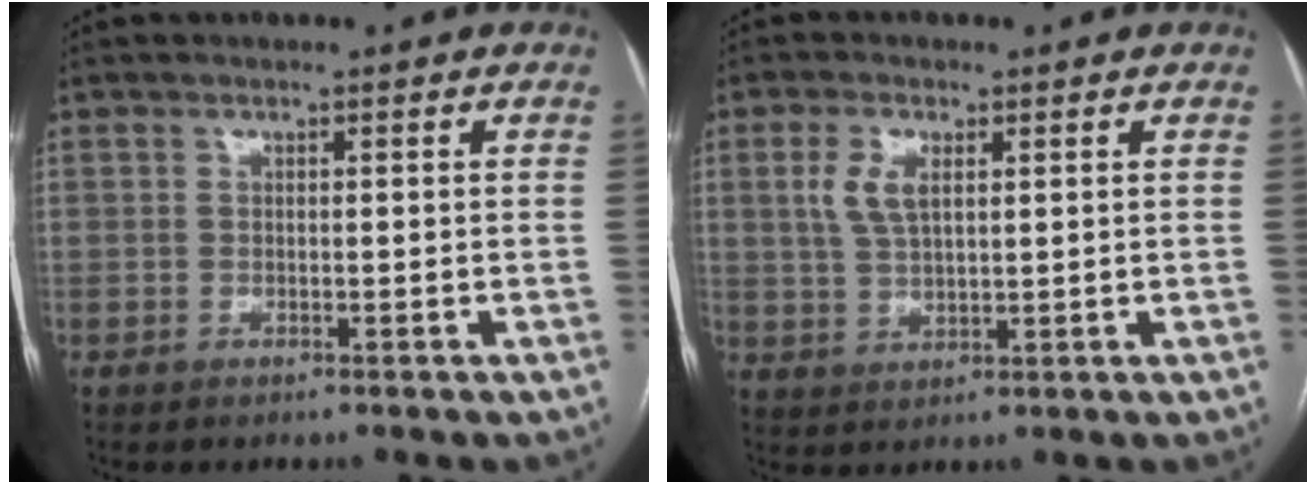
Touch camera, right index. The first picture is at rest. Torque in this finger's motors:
{"motor_torque": [0.53, 0.40, 0.11, 0.03]}